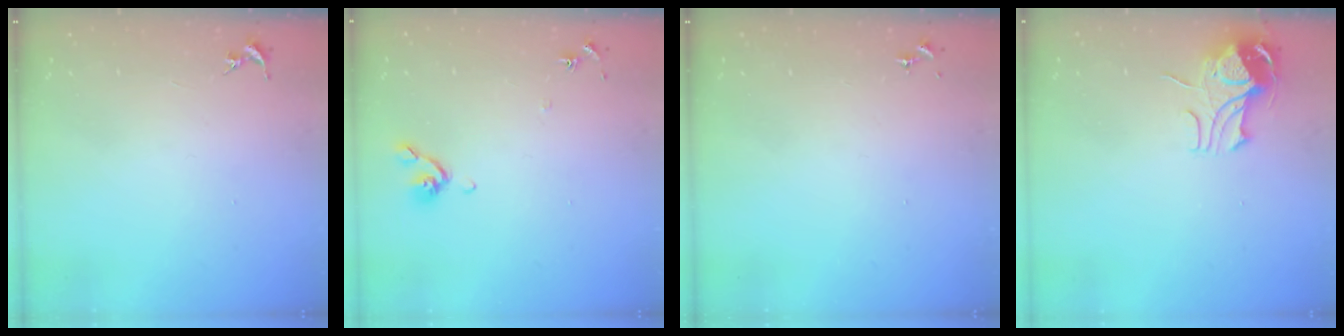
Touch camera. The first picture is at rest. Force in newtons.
{"total": 6.0, "press": 6.0, "slide": 0.8}
{"total": 0.0}
{"total": 9.5, "press": 9.4, "slide": 1.3}